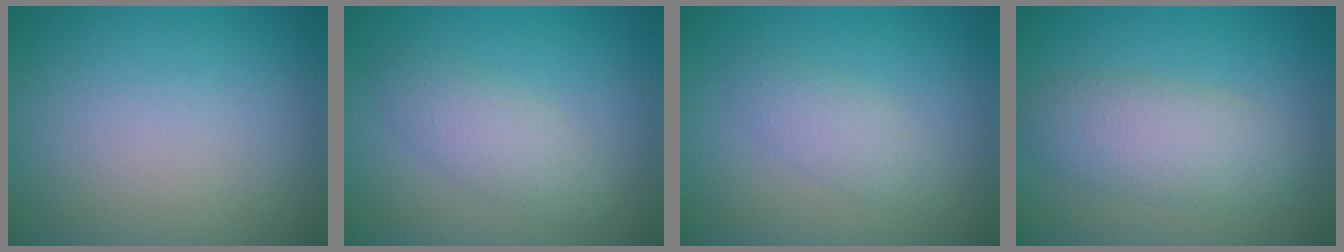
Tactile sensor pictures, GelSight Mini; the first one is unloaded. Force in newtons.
{"total": 2.7, "press": 2.7, "slide": 0.1}
{"total": 2.7, "press": 2.7, "slide": 0.2}
{"total": 4.5, "press": 4.5, "slide": 0.2}